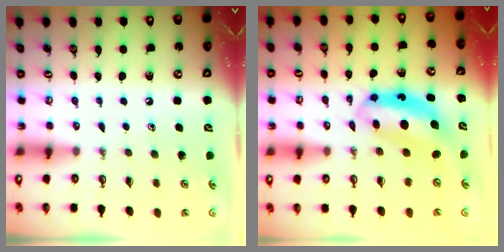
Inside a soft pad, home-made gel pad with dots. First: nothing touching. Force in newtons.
{"total": 6.7, "press": 6.6, "slide": 0.8}